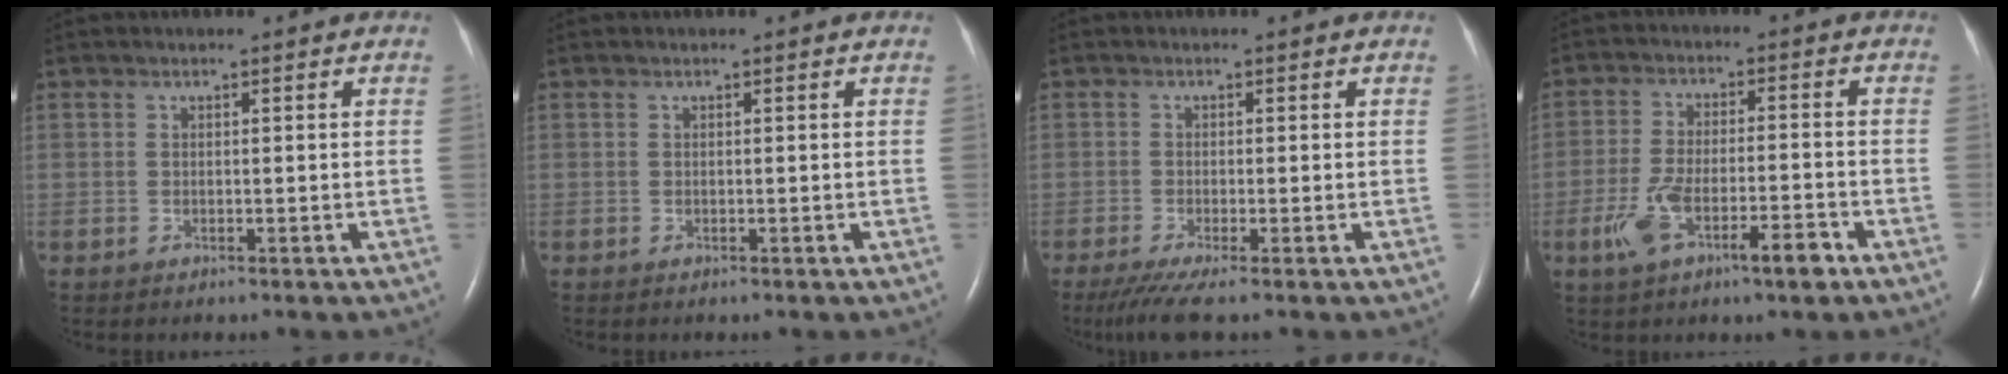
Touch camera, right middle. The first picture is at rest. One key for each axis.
{"total": 0.0}
{"total": 4.4, "fx": -3.1, "fy": -0.1, "fz": 3.1, "tx": -0.060, "ty": -0.016, "tz": -0.058}
{"total": 8.9, "fx": -4.5, "fy": 2.0, "fz": 7.4, "tx": -0.148, "ty": 0.002, "tz": -0.073}